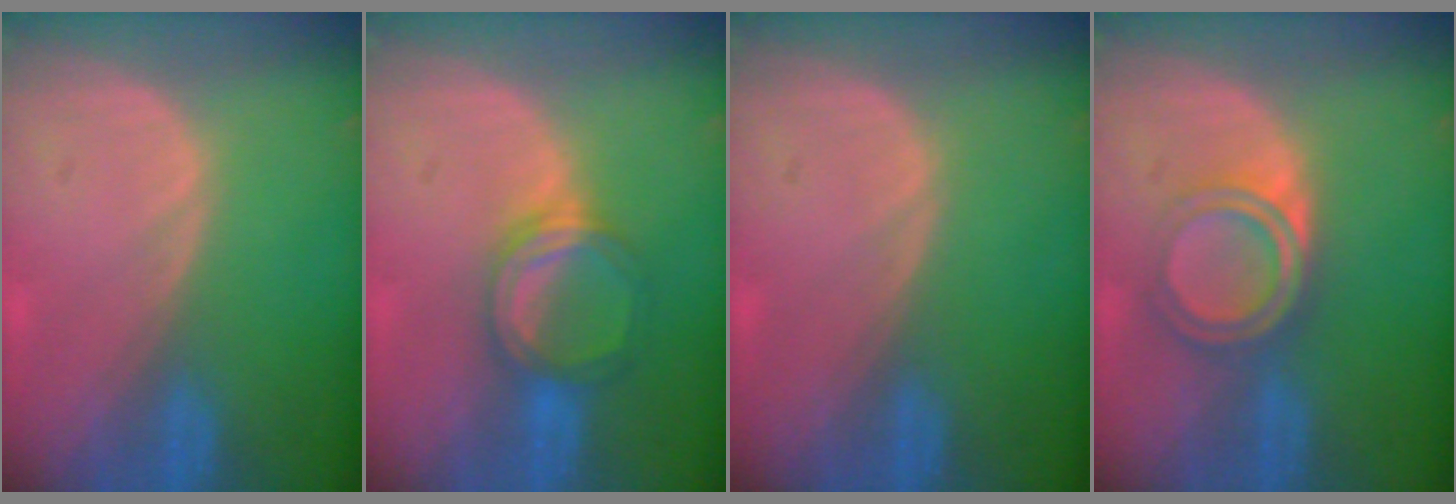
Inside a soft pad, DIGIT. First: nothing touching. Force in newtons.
{"total": 5.1, "press": 5.1, "slide": 0.3}
{"total": 0.0}
{"total": 5.3, "press": 4.9, "slide": 1.9}